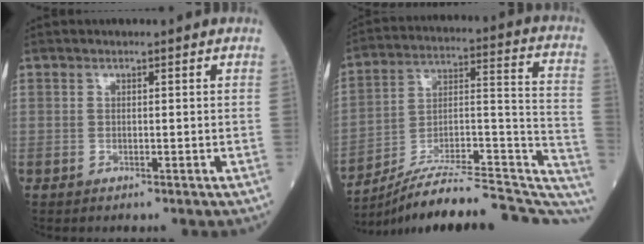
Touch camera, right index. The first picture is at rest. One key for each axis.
{"total": 26.6, "fx": -23.6, "fy": 4.2, "fz": 11.5, "tx": -0.117, "ty": 0.036, "tz": -0.343}